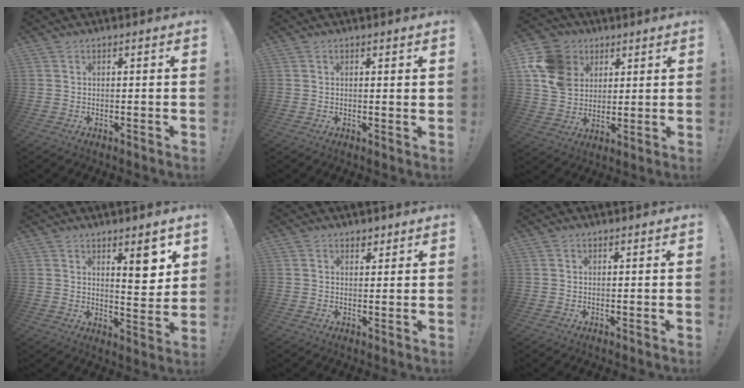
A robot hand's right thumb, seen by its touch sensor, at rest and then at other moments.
{"total": 1.2, "force": [0.8, 0.2, 0.9], "torque": [-0.003, -0.004, 0.011]}
{"total": 14.8, "force": [5.2, 12.3, 6.4], "torque": [-0.107, -0.021, 0.106]}
{"total": 8.8, "force": [5.0, 2.3, 6.8], "torque": [-0.076, -0.035, 0.075]}
{"total": 2.2, "force": [1.6, 1.3, 0.6], "torque": [0.004, -0.010, 0.026]}
{"total": 0.0}